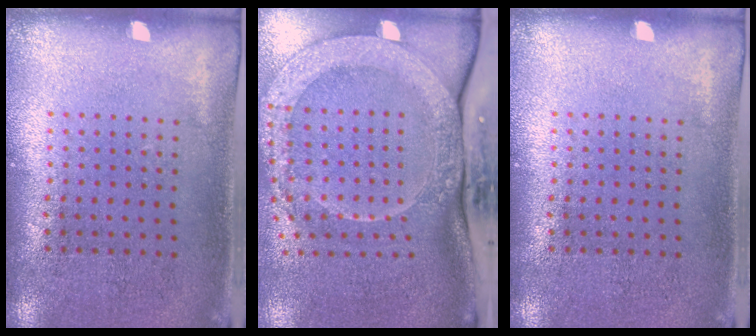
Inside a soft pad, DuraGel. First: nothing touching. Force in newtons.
{"total": 3.3, "press": 2.3, "slide": 2.3}
{"total": 0.0}